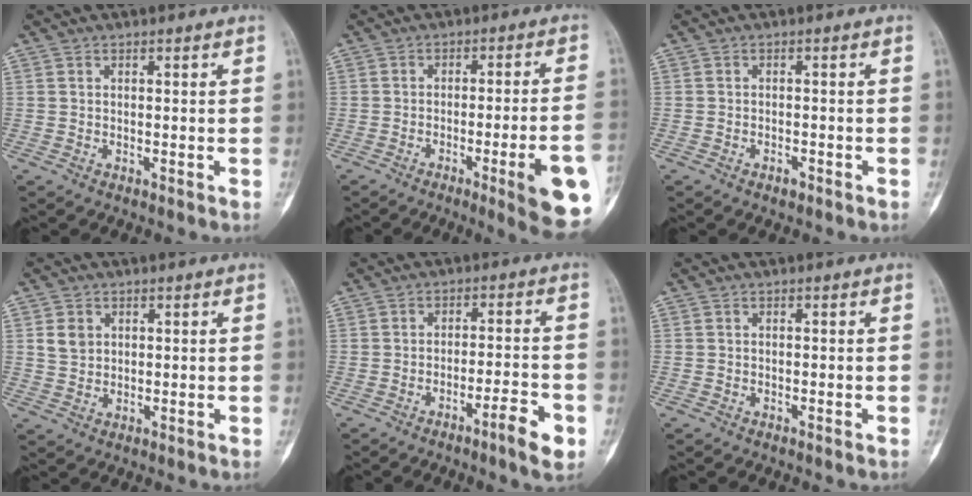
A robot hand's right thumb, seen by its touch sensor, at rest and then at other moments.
{"total": 13.4, "force": [-5.0, 1.3, 12.4], "torque": [-0.139, 0.011, -0.063]}
{"total": 1.4, "force": [-1.0, 0.7, 0.7], "torque": [-0.013, 0.005, -0.016]}
{"total": 3.4, "force": [1.0, 2.8, 1.6], "torque": [-0.018, -0.003, 0.023]}
{"total": 6.6, "force": [-3.6, 0.9, 5.4], "torque": [-0.084, 0.023, -0.054]}
{"total": 0.0}